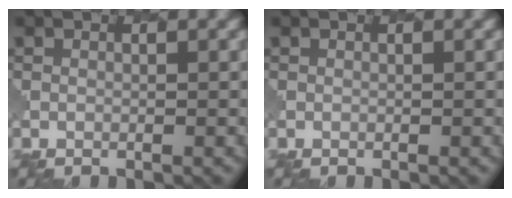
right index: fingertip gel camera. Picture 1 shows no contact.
{"total": 0.0}